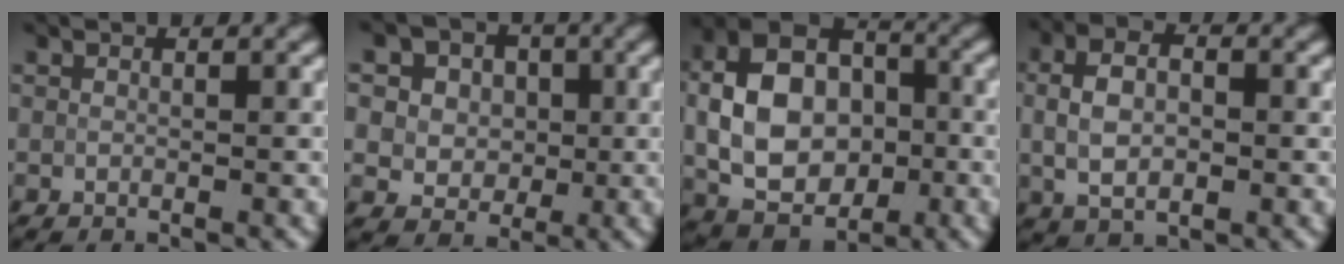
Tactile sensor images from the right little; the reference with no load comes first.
{"total": 6.8, "force": [2.0, 5.8, 2.9], "torque": [-0.050, 0.031, 0.021]}
{"total": 10.9, "force": [-0.7, 7.6, 7.8], "torque": [-0.153, 0.009, -0.016]}
{"total": 4.9, "force": [0.4, 3.0, 3.9], "torque": [-0.072, 0.009, 0.002]}